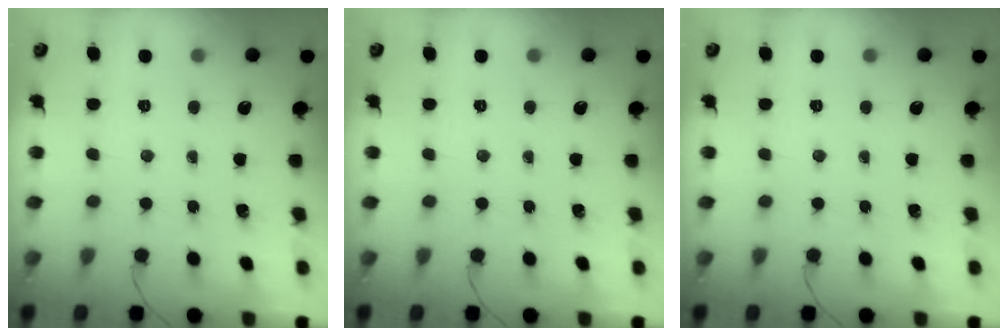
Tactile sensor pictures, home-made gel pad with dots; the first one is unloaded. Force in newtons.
{"total": 0.0}
{"total": 0.0}